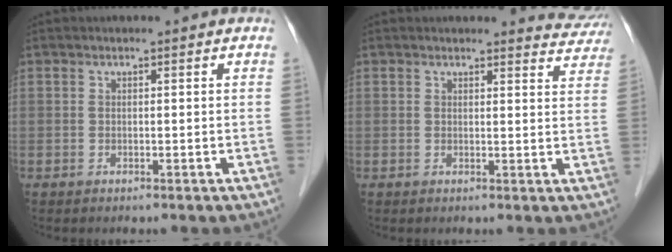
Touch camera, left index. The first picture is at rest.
{"total": 5.1, "force": [5.0, 1.1, -0.3], "torque": [0.017, -0.025, 0.028]}